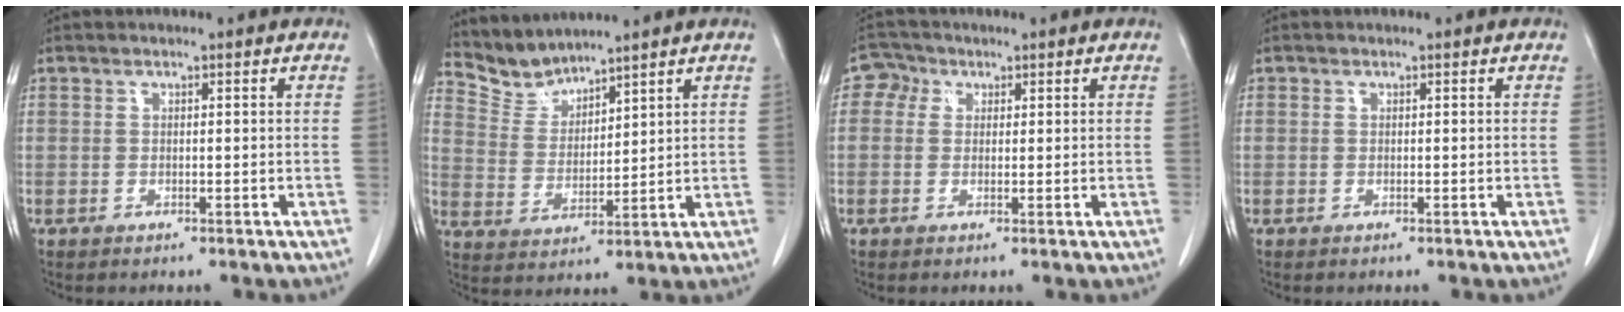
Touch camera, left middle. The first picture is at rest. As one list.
[{"total": 5.5, "force": [5.4, 0.5, -0.6], "torque": [0.004, 0.000, 0.123]}, {"total": 2.7, "force": [1.0, 2.4, 0.7], "torque": [-0.008, 0.007, 0.012]}, {"total": 0.0}]